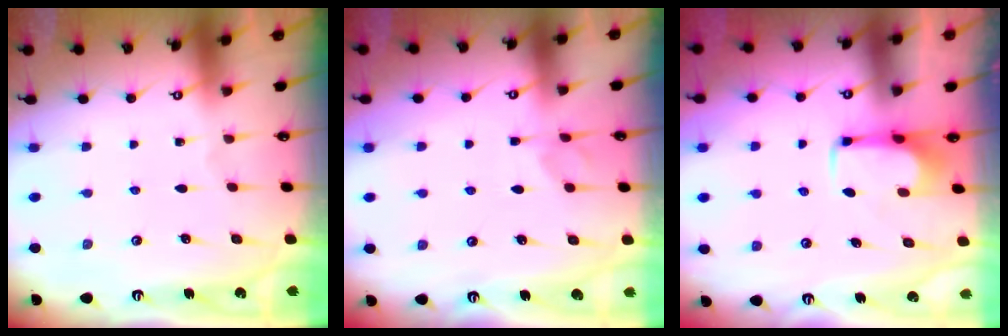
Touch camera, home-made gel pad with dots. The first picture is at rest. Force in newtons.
{"total": 0.9, "press": 0.7, "slide": 0.6}
{"total": 1.8, "press": 1.8, "slide": 0.1}